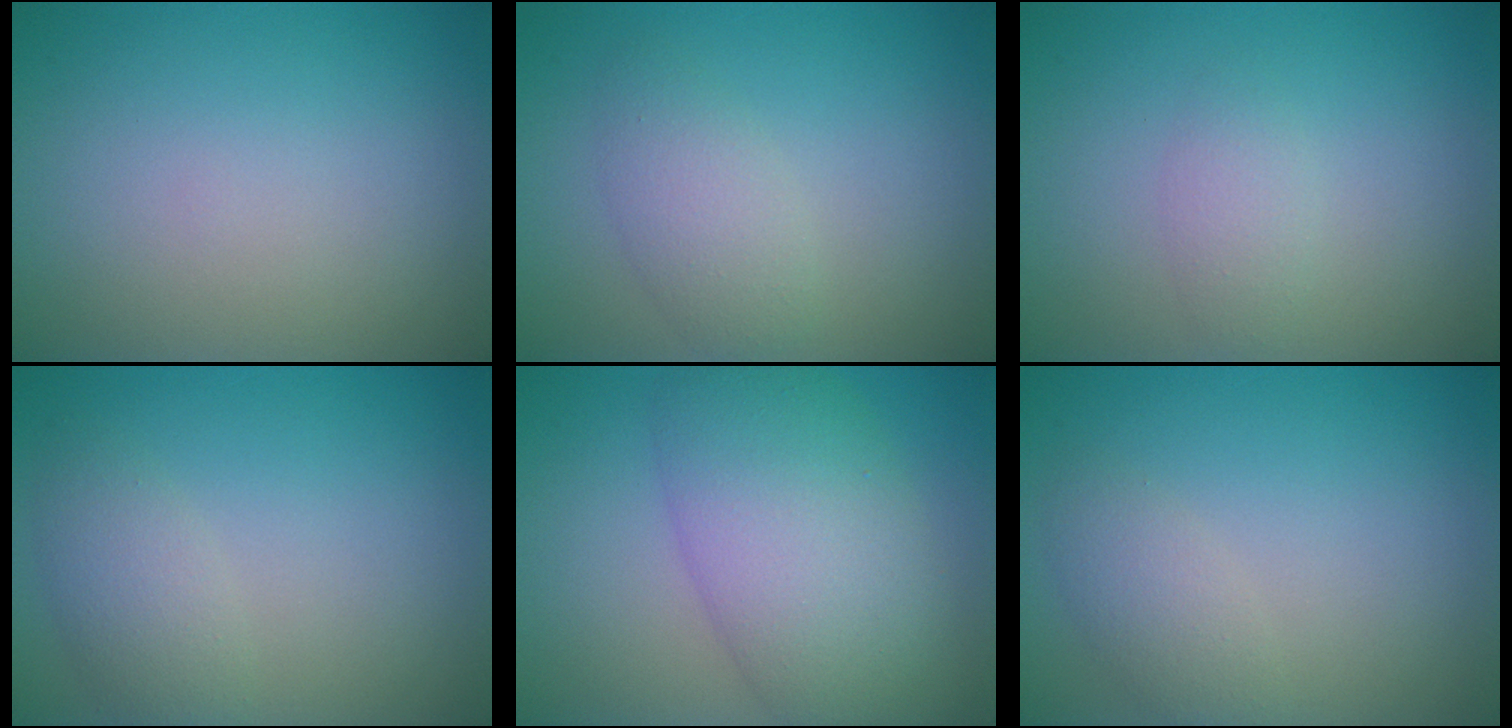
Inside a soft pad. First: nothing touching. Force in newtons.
{"total": 2.6, "press": 2.6, "slide": 0.1}
{"total": 1.5, "press": 1.5, "slide": 0.0}
{"total": 2.5, "press": 2.5, "slide": 0.1}
{"total": 8.5, "press": 8.5, "slide": 0.3}
{"total": 2.0, "press": 2.0, "slide": 0.0}